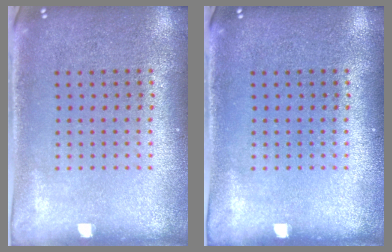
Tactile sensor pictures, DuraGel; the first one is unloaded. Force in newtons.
{"total": 0.0}